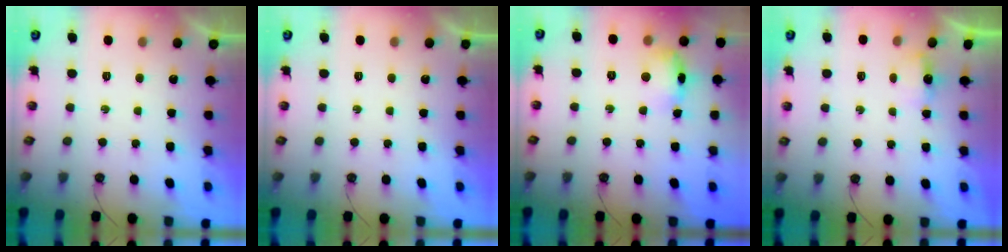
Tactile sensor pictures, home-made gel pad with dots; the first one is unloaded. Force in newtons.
{"total": 0.0}
{"total": 11.8, "press": 11.8, "slide": 0.9}
{"total": 3.3, "press": 3.2, "slide": 0.6}